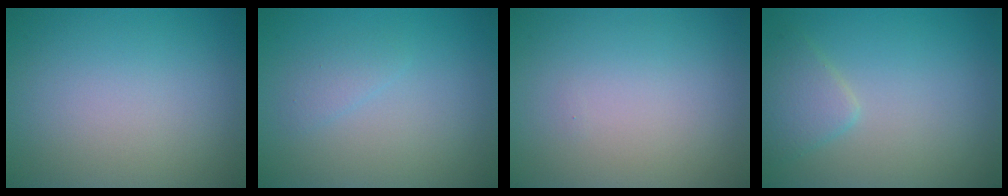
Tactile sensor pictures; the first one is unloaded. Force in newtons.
{"total": 1.1, "press": 1.1, "slide": 0.1}
{"total": 0.0}
{"total": 2.3, "press": 2.3, "slide": 0.1}